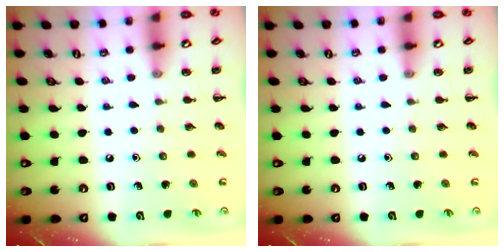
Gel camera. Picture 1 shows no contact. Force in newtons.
{"total": 0.0}